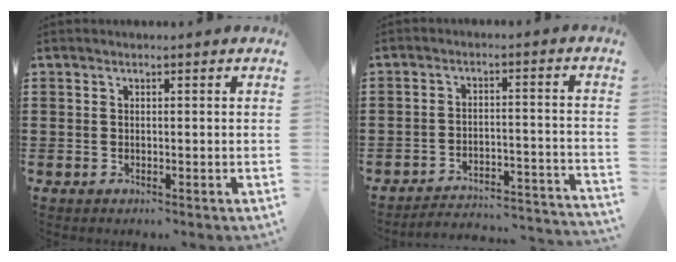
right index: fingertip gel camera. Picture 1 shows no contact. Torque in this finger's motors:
{"motor_torque": [-0.39, -0.01, -1.05, -0.21]}